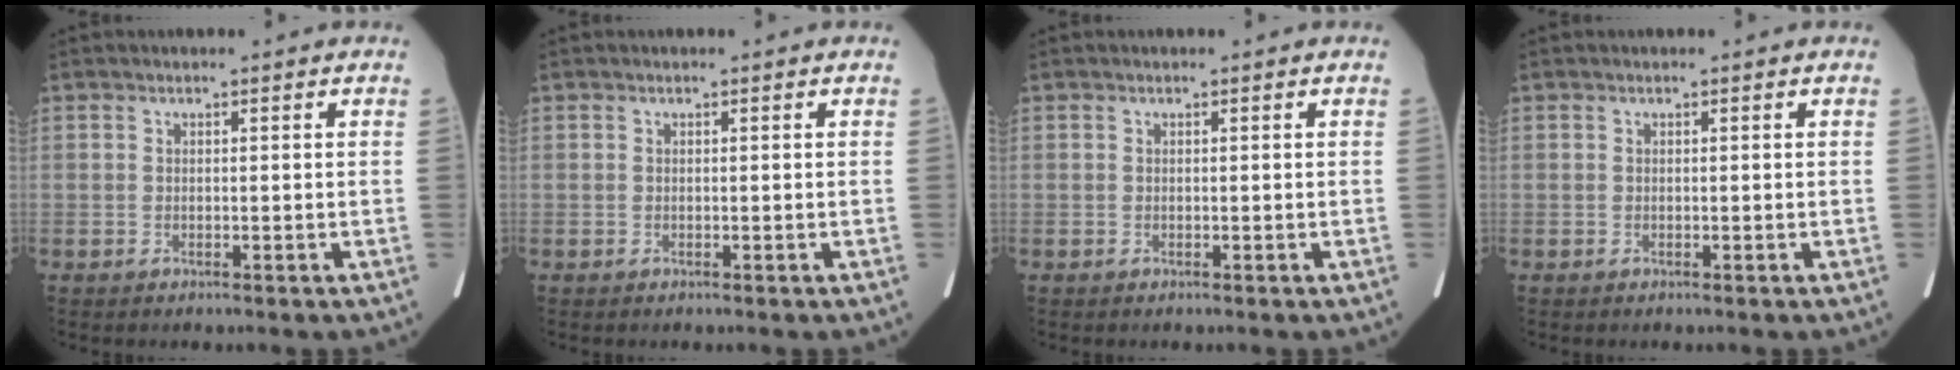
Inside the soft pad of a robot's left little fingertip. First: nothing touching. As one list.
[{"total": 0.0}, {"total": 0.0}, {"total": 0.0}]